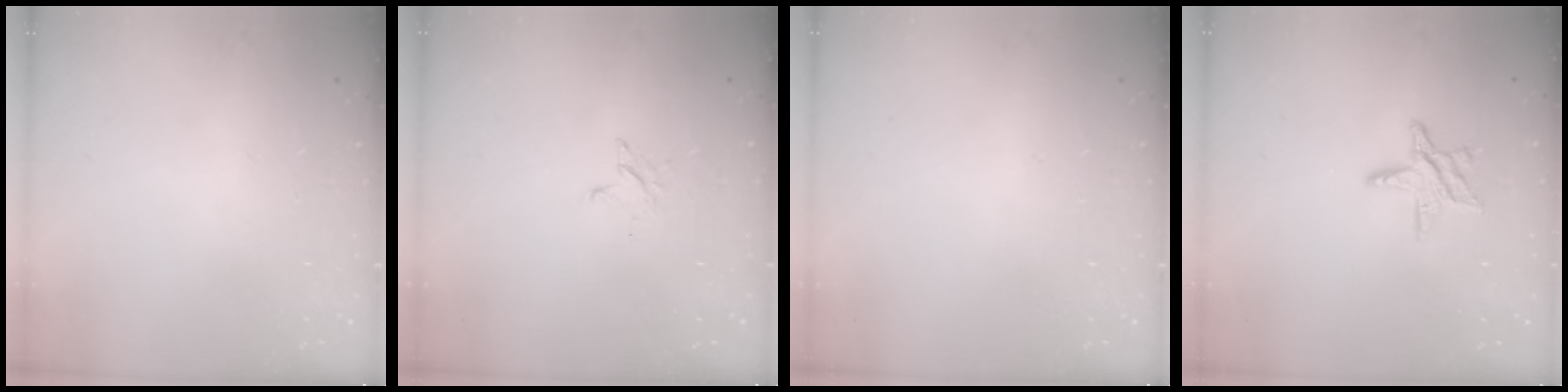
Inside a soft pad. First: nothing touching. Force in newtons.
{"total": 2.6, "press": 2.6, "slide": 0.3}
{"total": 0.0}
{"total": 8.8, "press": 8.8, "slide": 1.0}